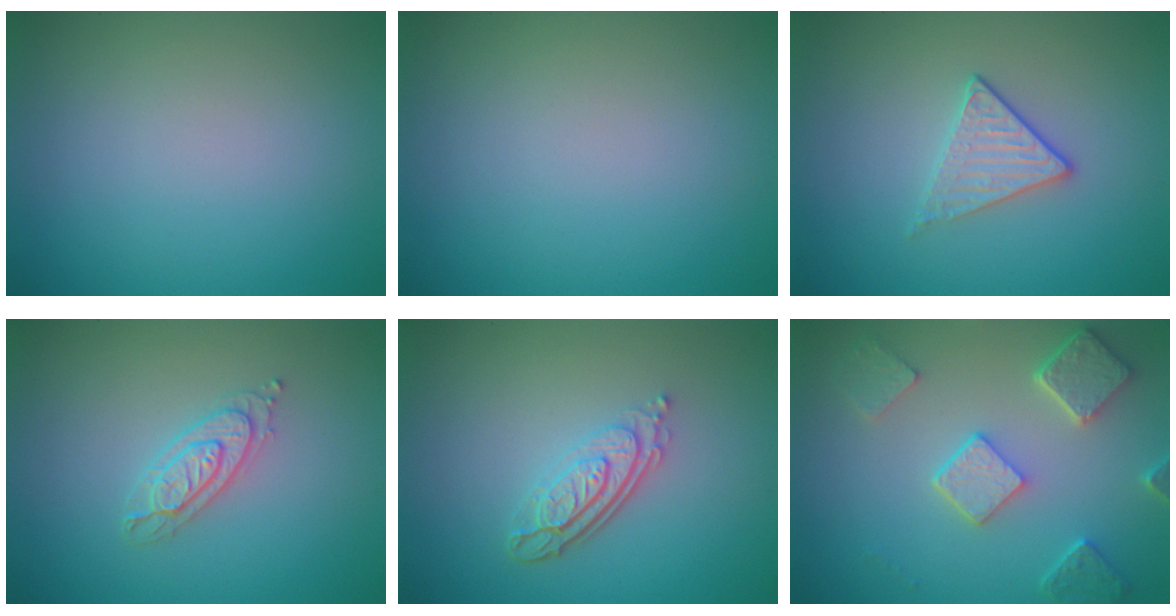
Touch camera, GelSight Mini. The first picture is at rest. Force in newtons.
{"total": 0.0}
{"total": 2.0, "press": 1.7, "slide": 1.0}
{"total": 2.2, "press": 2.1, "slide": 0.4}
{"total": 4.0, "press": 2.8, "slide": 2.8}
{"total": 4.9, "press": 4.0, "slide": 2.9}